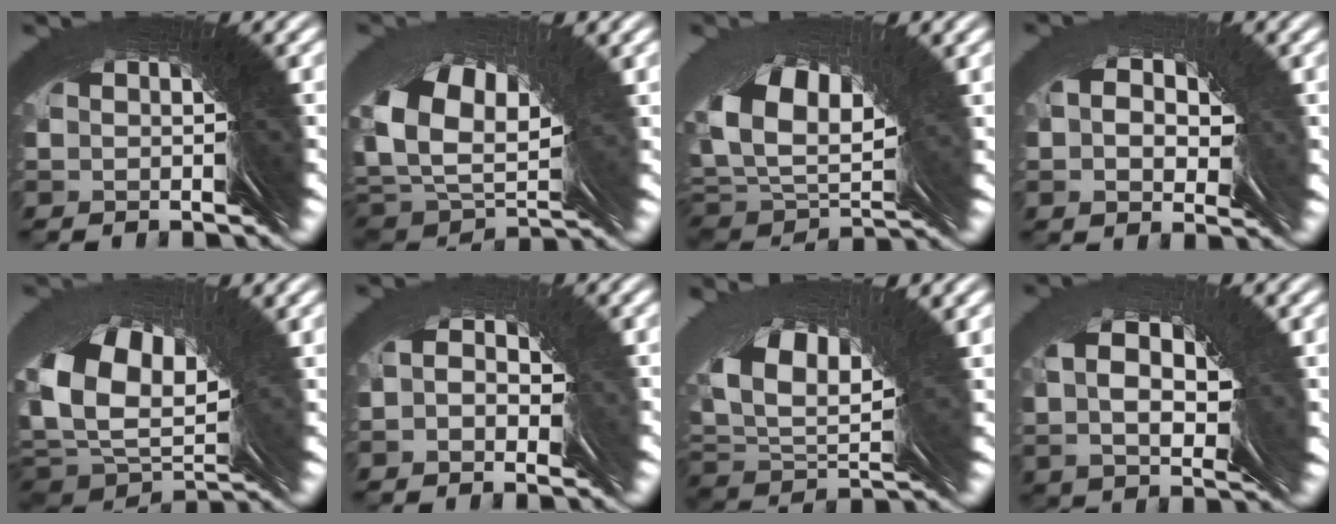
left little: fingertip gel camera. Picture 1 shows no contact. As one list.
[{"total": 6.2, "force": [1.8, 4.0, 4.4], "torque": [-0.084, 0.010, 0.021]}, {"total": 5.4, "force": [1.6, 3.0, 4.3], "torque": [-0.080, 0.007, 0.020]}, {"total": 1.7, "force": [1.0, 1.4, 0.0], "torque": [0.008, 0.014, 0.009]}, {"total": 7.4, "force": [0.8, 4.7, 5.6], "torque": [-0.097, 0.001, 0.009]}, {"total": 2.2, "force": [0.6, 2.1, 0.1], "torque": [0.013, 0.015, -0.002]}, {"total": 4.5, "force": [2.8, 1.7, 3.1], "torque": [-0.066, 0.019, 0.039]}, {"total": 1.0, "force": [1.0, 0.3, 0.2], "torque": [0.004, 0.025, 0.006]}]